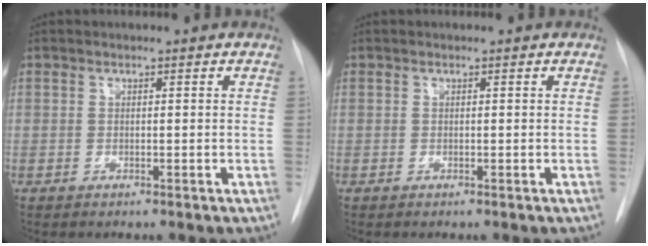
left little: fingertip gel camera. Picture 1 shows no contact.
{"total": 0.0}